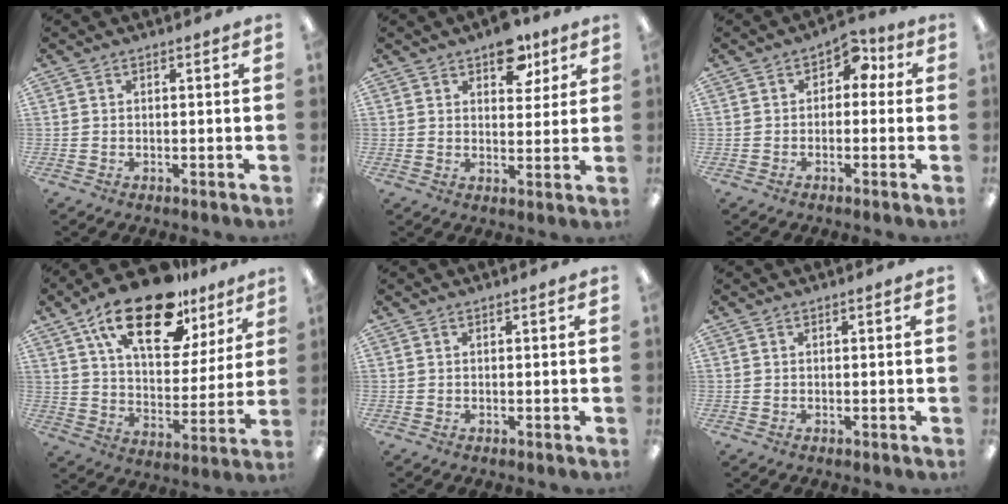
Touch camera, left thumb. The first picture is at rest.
{"total": 9.0, "force": [5.8, 5.0, 4.8], "torque": [-0.045, -0.023, 0.098]}
{"total": 4.9, "force": [1.1, 3.5, 3.3], "torque": [-0.043, 0.004, 0.013]}
{"total": 22.0, "force": [14.1, 9.9, 13.7], "torque": [-0.225, -0.067, 0.240]}
{"total": 0.0}
{"total": 0.0}